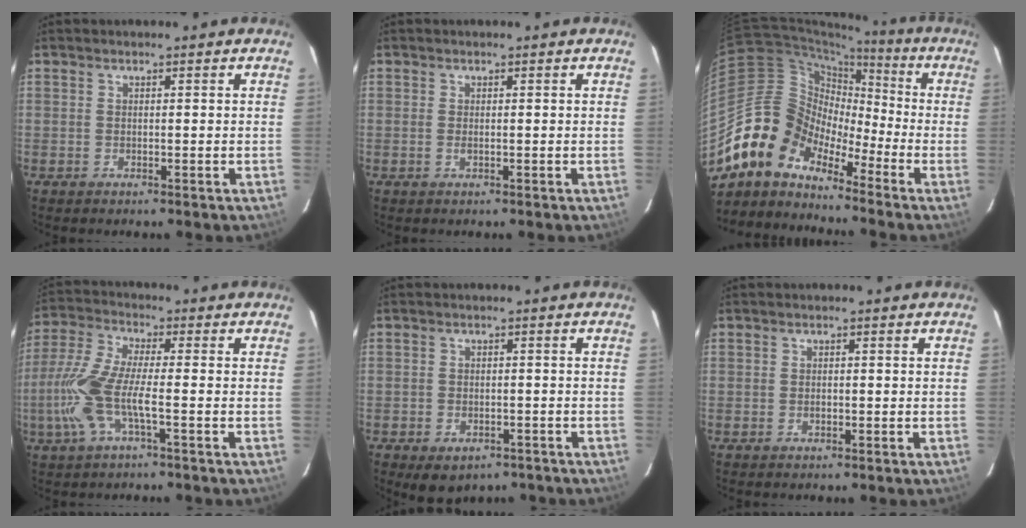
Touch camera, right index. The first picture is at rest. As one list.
[{"total": 0.6, "force": [0.0, 0.2, 0.6], "torque": [-0.012, 0.000, 0.000]}, {"total": 12.8, "force": [-9.6, 7.4, 4.1], "torque": [-0.077, 0.030, -0.199]}, {"total": 10.8, "force": [-3.1, 2.4, 10.1], "torque": [-0.228, -0.004, -0.062]}, {"total": 6.9, "force": [-4.4, 4.3, 3.2], "torque": [-0.064, -0.007, -0.046]}, {"total": 0.7, "force": [-0.2, 0.6, 0.3], "torque": [-0.003, 0.001, -0.002]}]